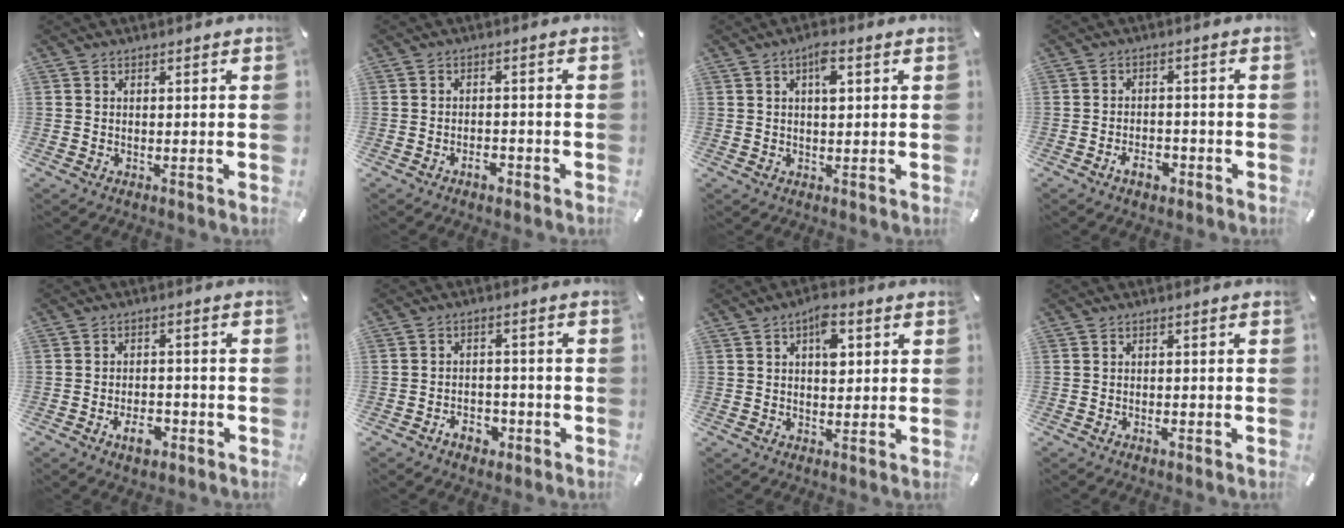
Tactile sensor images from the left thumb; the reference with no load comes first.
{"total": 3.3, "force": [-2.3, 1.6, 1.8], "torque": [-0.028, 0.009, -0.042]}
{"total": 3.8, "force": [1.1, 1.4, 3.3], "torque": [-0.062, 0.005, 0.015]}
{"total": 4.9, "force": [-2.9, 2.9, 2.8], "torque": [-0.048, 0.013, -0.051]}
{"total": 6.0, "force": [-3.0, 3.4, 3.9], "torque": [-0.072, 0.014, -0.054]}
{"total": 4.9, "force": [-2.9, 3.4, 2.0], "torque": [-0.036, 0.013, -0.053]}
{"total": 6.1, "force": [1.9, 3.4, 4.7], "torque": [-0.057, -0.005, 0.023]}
{"total": 1.7, "force": [-0.9, 0.7, 1.2], "torque": [-0.022, 0.002, -0.017]}